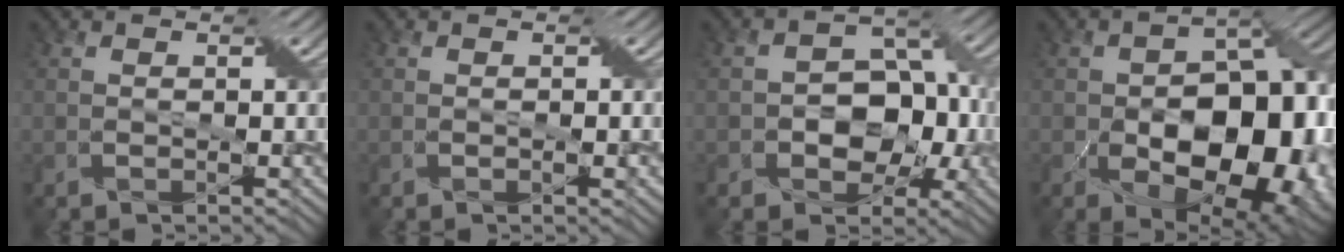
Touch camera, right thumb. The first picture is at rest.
{"total": 1.5, "force": [-0.3, 0.4, 1.4], "torque": [-0.021, 0.000, -0.004]}
{"total": 8.5, "force": [-1.7, 6.3, 5.3], "torque": [-0.070, 0.002, -0.036]}
{"total": 17.5, "force": [-4.9, 10.8, 12.8], "torque": [-0.145, -0.025, -0.064]}